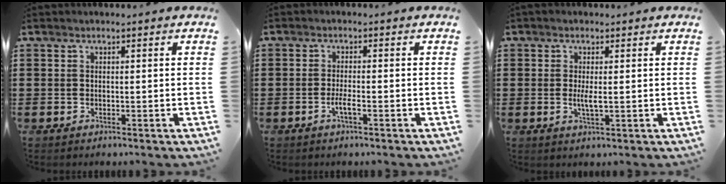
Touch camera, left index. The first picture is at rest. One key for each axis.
{"total": 2.3, "fx": -1.0, "fy": 0.3, "fz": 2.0, "tx": -0.043, "ty": -0.002, "tz": -0.019}
{"total": 2.7, "fx": 0.1, "fy": 0.5, "fz": 2.6, "tx": -0.048, "ty": -0.004, "tz": 0.002}